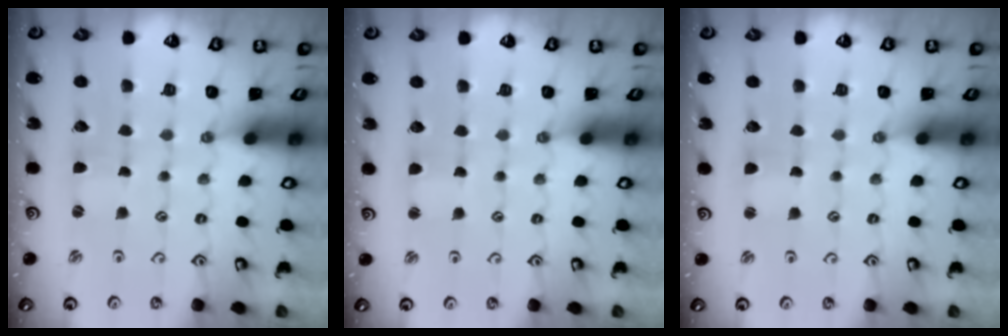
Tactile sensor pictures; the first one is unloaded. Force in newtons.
{"total": 1.7, "press": 1.7, "slide": 0.2}
{"total": 0.8, "press": 0.8, "slide": 0.1}